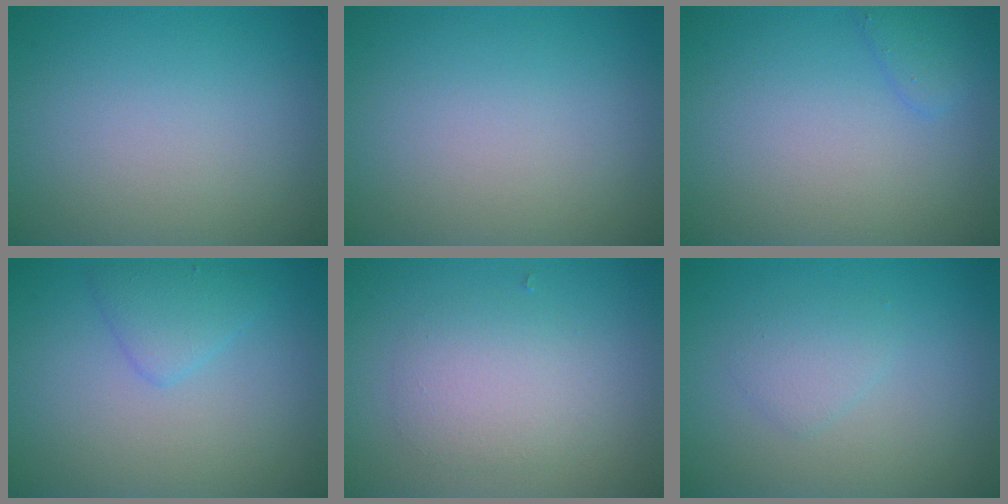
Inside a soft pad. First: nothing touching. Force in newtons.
{"total": 0.0}
{"total": 1.5, "press": 1.5, "slide": 0.1}
{"total": 2.0, "press": 2.0, "slide": 0.1}
{"total": 3.0, "press": 3.0, "slide": 0.1}
{"total": 1.4, "press": 1.4, "slide": 0.1}